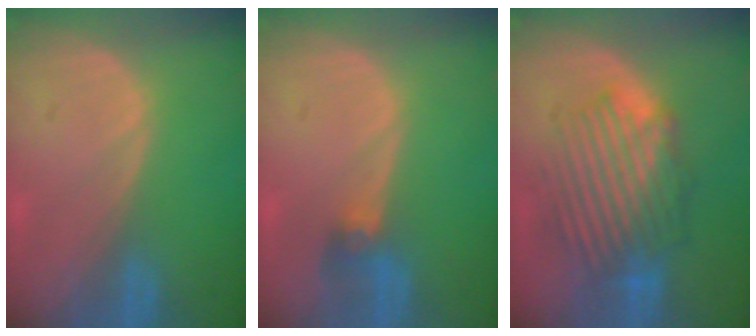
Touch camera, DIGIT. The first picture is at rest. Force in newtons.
{"total": 2.9, "press": 2.6, "slide": 1.2}
{"total": 8.9, "press": 8.6, "slide": 2.2}